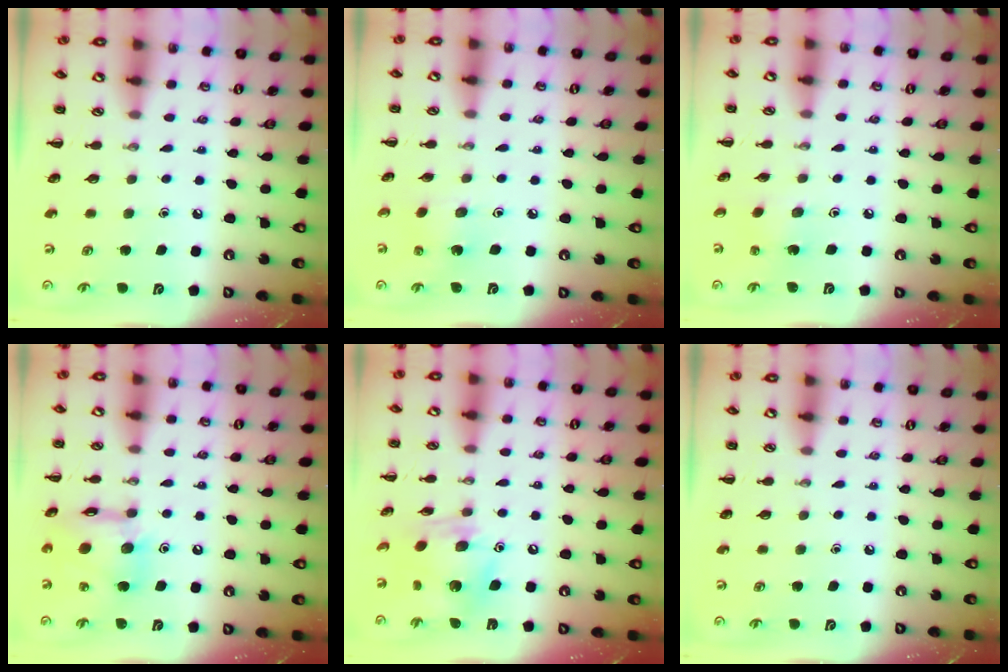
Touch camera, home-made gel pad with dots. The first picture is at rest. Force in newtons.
{"total": 2.7, "press": 2.6, "slide": 0.7}
{"total": 1.7, "press": 1.6, "slide": 0.6}
{"total": 14.0, "press": 13.8, "slide": 2.5}
{"total": 12.2, "press": 12.1, "slide": 1.2}
{"total": 0.0}